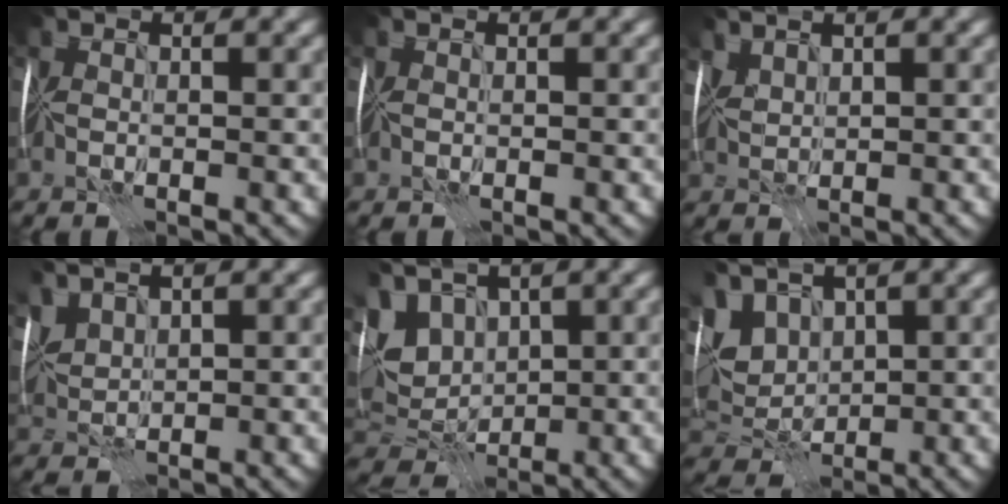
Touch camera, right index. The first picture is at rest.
{"total": 0.0}
{"total": 1.4, "force": [1.2, 0.5, 0.7], "torque": [-0.019, 0.006, 0.027]}
{"total": 3.1, "force": [2.1, 1.3, 1.9], "torque": [-0.052, 0.011, 0.044]}
{"total": 8.3, "force": [2.5, 5.1, 6.0], "torque": [-0.129, 0.013, 0.043]}
{"total": 7.6, "force": [3.0, 4.5, 5.4], "torque": [-0.123, 0.016, 0.051]}